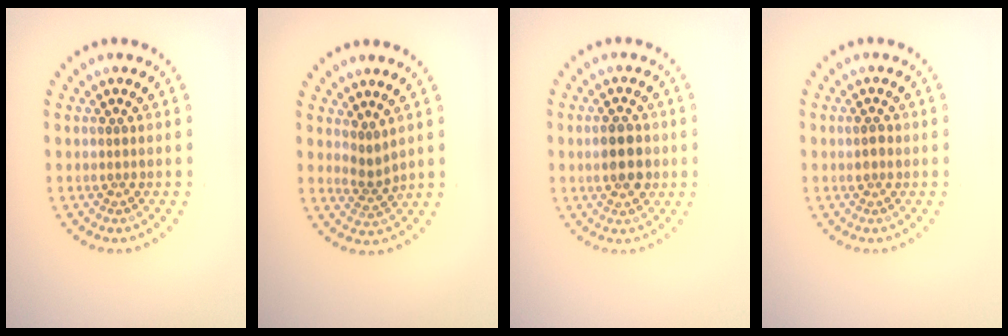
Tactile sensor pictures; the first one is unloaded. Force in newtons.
{"total": 1.8, "press": 1.2, "slide": 1.4}
{"total": 3.3, "press": 3.3, "slide": 0.2}
{"total": 1.2, "press": 1.2, "slide": 0.2}